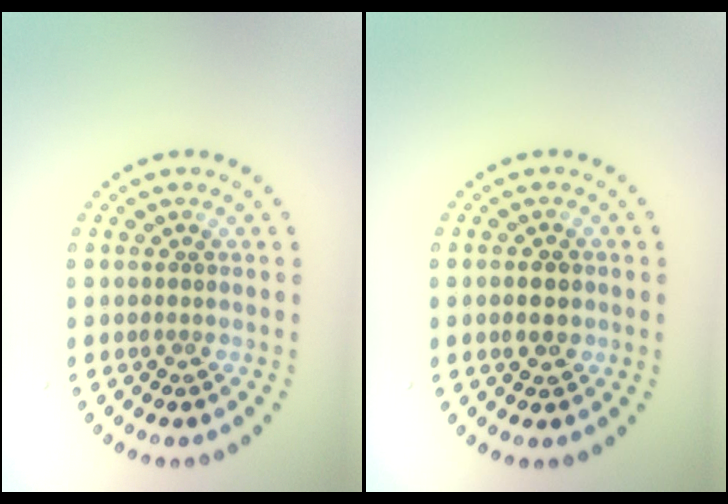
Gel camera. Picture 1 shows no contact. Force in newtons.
{"total": 2.6, "press": 2.6, "slide": 0.1}